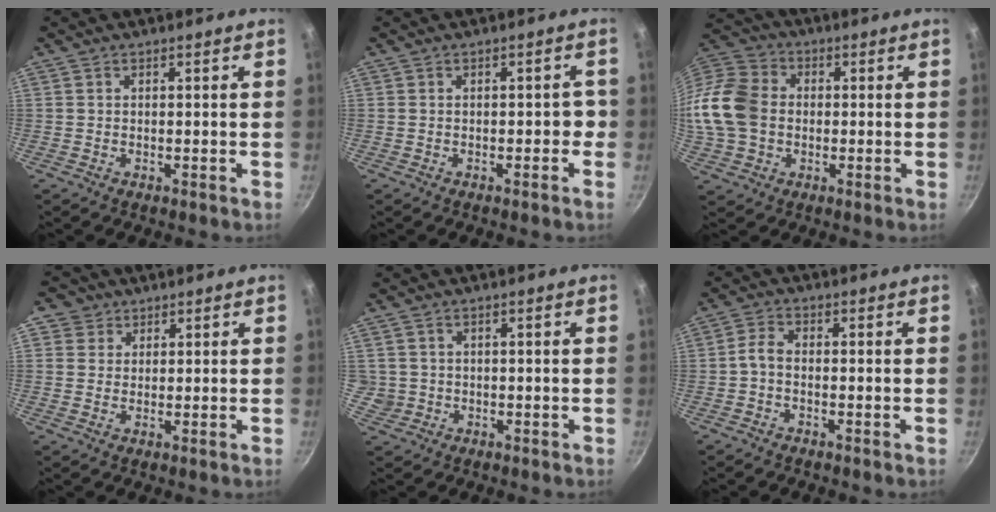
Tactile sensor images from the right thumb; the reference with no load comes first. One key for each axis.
{"total": 2.4, "fx": -0.8, "fy": 1.4, "fz": 1.9, "tx": -0.004, "ty": 0.018, "tz": -0.011}
{"total": 15.7, "fx": -0.8, "fy": 12.6, "fz": 9.5, "tx": -0.186, "ty": 0.026, "tz": -0.029}
{"total": 3.7, "fx": 1.6, "fy": 3.3, "fz": 0.4, "tx": 0.035, "ty": 0.002, "tz": 0.020}
{"total": 2.9, "fx": 0.0, "fy": 2.8, "fz": 0.5, "tx": 0.001, "ty": 0.010, "tz": 0.008}
{"total": 2.8, "fx": -1.0, "fy": 1.3, "fz": 2.2, "tx": -0.060, "ty": 0.015, "tz": -0.029}